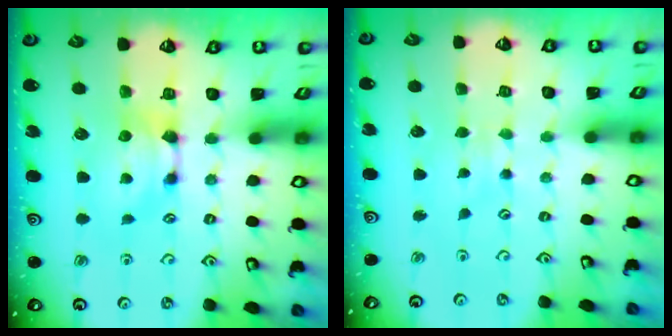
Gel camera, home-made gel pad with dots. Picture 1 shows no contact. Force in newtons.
{"total": 4.3, "press": 4.3, "slide": 0.2}